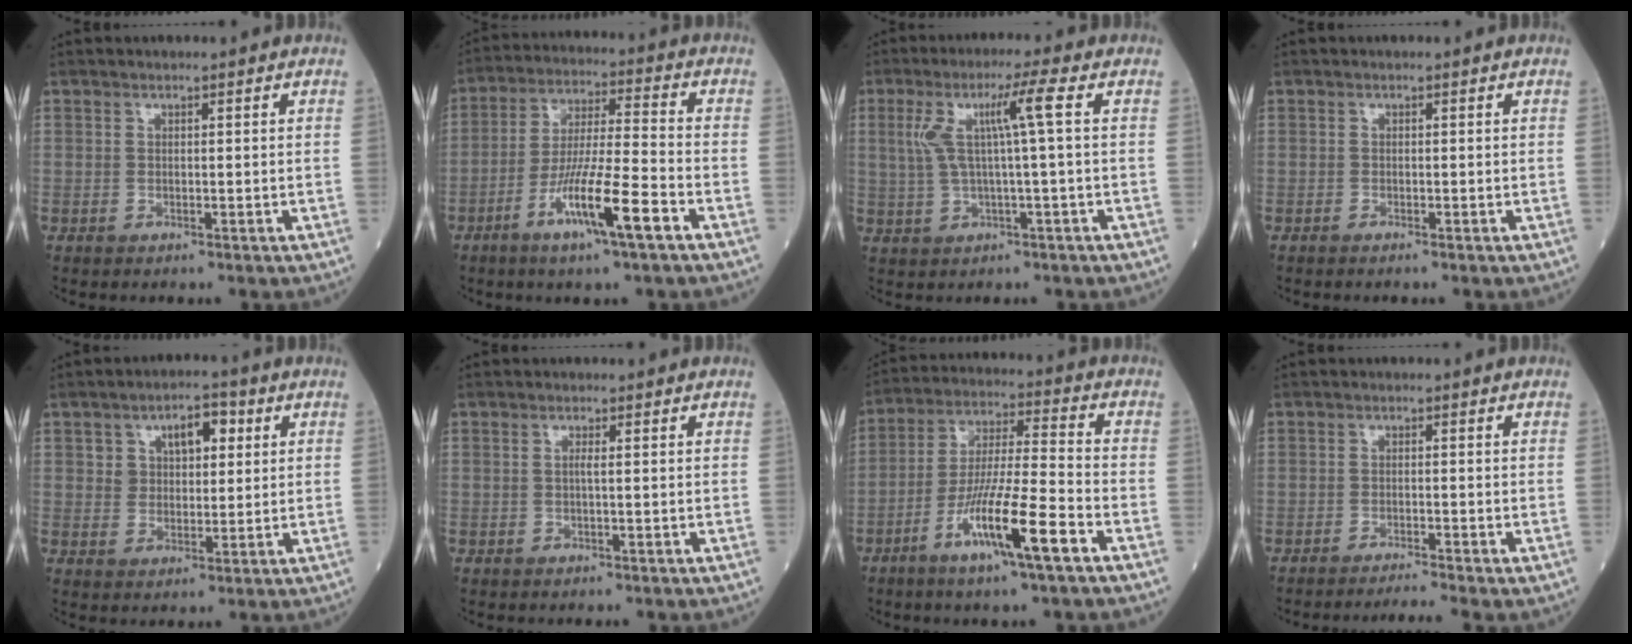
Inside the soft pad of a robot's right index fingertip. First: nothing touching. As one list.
[{"total": 11.7, "force": [-5.8, 0.2, 10.2], "torque": [-0.192, -0.012, -0.107]}, {"total": 6.6, "force": [1.3, -0.8, 6.5], "torque": [-0.129, 0.020, 0.035]}, {"total": 0.0}, {"total": 6.4, "force": [2.6, 3.8, 4.4], "torque": [-0.063, 0.019, 0.043]}, {"total": 0.8, "force": [0.0, -0.1, 0.8], "torque": [-0.019, 0.000, -0.002]}, {"total": 12.6, "force": [-6.3, 0.1, 10.9], "torque": [-0.209, -0.013, -0.115]}, {"total": 2.9, "force": [-2.6, -1.1, 0.9], "torque": [-0.022, -0.007, -0.044]}]